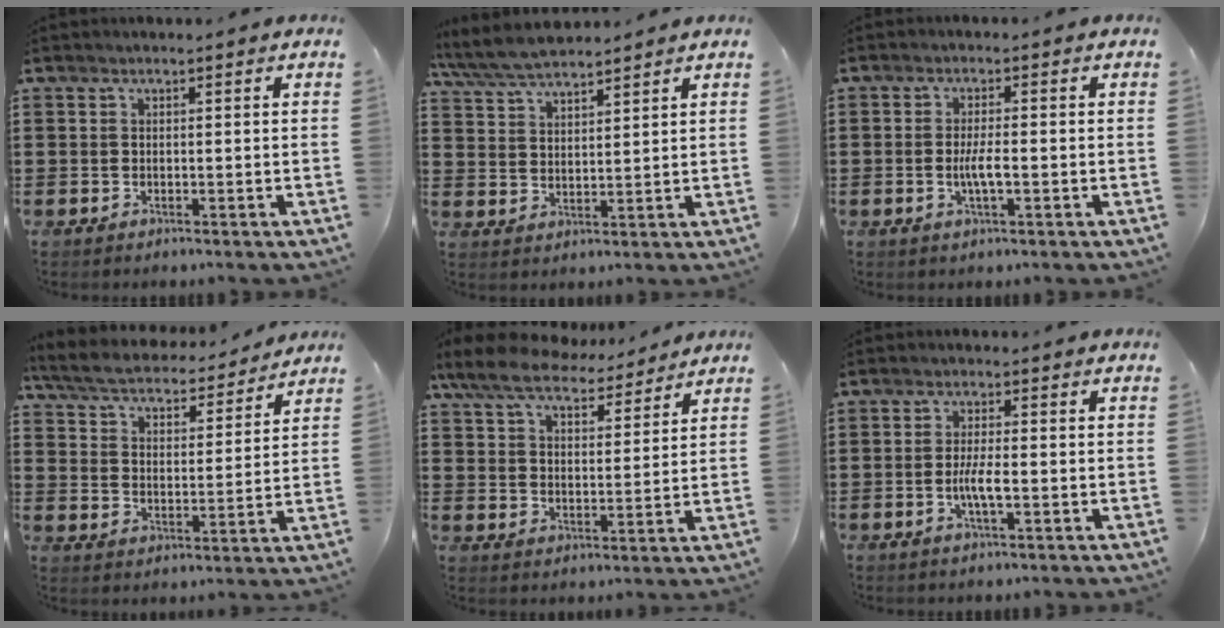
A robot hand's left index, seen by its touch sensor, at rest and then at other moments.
{"total": 5.9, "force": [5.4, 1.2, 2.0], "torque": [-0.057, -0.014, 0.101]}
{"total": 3.6, "force": [-0.7, 0.7, 3.4], "torque": [-0.074, -0.006, -0.017]}
{"total": 5.5, "force": [5.2, 0.5, 1.5], "torque": [-0.056, -0.033, 0.087]}
{"total": 8.2, "force": [7.3, 2.1, 3.1], "torque": [-0.090, -0.029, 0.132]}
{"total": 3.9, "force": [-1.0, 0.8, 3.7], "torque": [-0.078, -0.004, -0.022]}